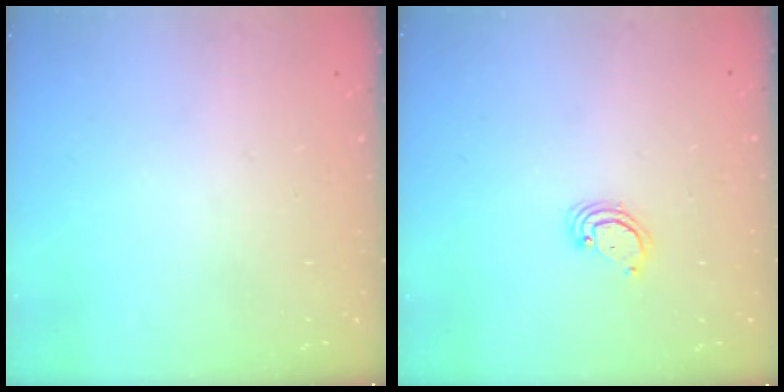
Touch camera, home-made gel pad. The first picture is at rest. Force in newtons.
{"total": 2.6, "press": 2.6, "slide": 0.2}